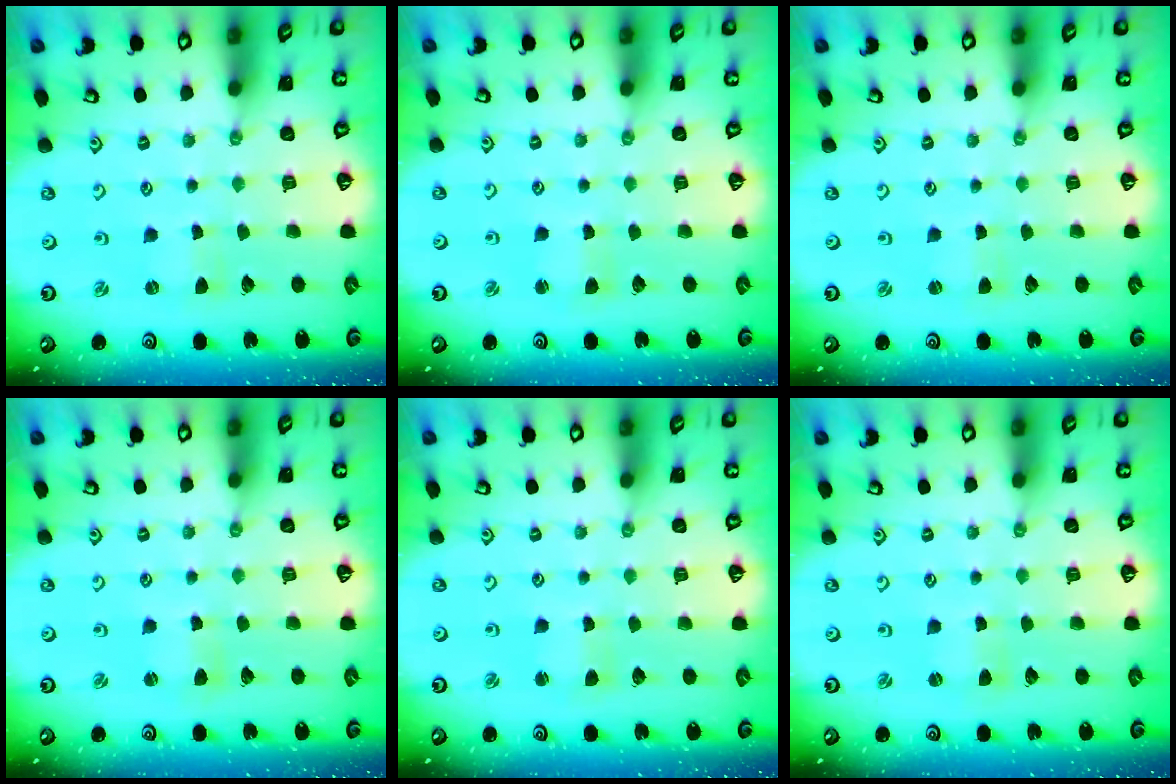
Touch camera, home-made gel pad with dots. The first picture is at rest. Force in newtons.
{"total": 1.5, "press": 1.5, "slide": 0.3}
{"total": 1.3, "press": 1.2, "slide": 0.3}
{"total": 2.0, "press": 2.0, "slide": 0.4}
{"total": 1.5, "press": 1.5, "slide": 0.3}
{"total": 0.5, "press": 0.5, "slide": 0.2}